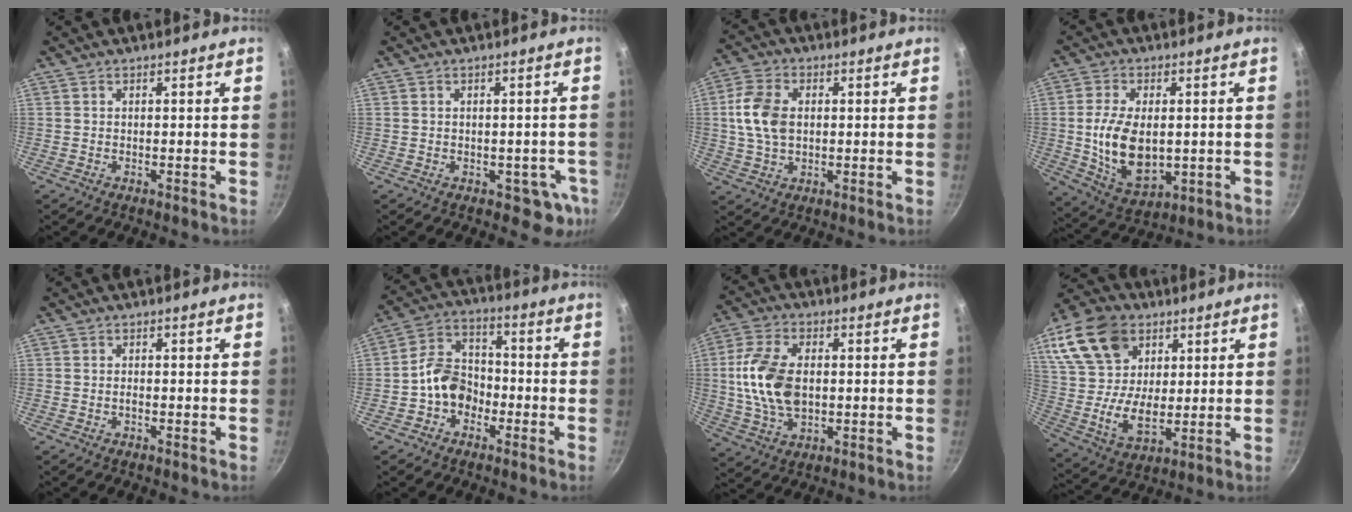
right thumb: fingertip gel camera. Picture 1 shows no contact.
{"total": 5.5, "force": [-1.6, 3.8, 3.6], "torque": [-0.009, 0.021, -0.008]}
{"total": 9.1, "force": [0.8, 6.1, 6.7], "torque": [-0.121, 0.013, 0.010]}
{"total": 13.5, "force": [-0.1, 7.9, 10.9], "torque": [-0.186, -0.009, 0.016]}
{"total": 0.7, "force": [-0.3, 0.3, 0.5], "torque": [-0.009, 0.004, -0.007]}
{"total": 9.2, "force": [-2.9, 7.1, 5.0], "torque": [-0.054, 0.042, -0.065]}
{"total": 13.3, "force": [0.3, 8.2, 10.4], "torque": [-0.194, 0.007, 0.003]}
{"total": 21.7, "force": [9.6, 14.8, 12.7], "torque": [-0.246, -0.011, 0.180]}